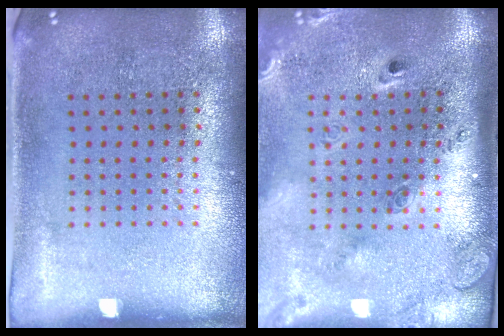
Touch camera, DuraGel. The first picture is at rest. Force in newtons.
{"total": 2.8, "press": 1.9, "slide": 2.0}